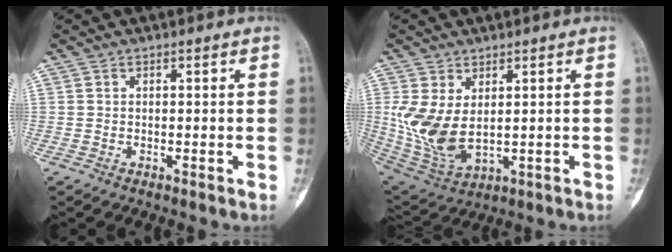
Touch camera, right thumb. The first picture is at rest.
{"total": 11.0, "force": [1.0, 6.4, 8.9], "torque": [-0.180, -0.010, 0.041]}